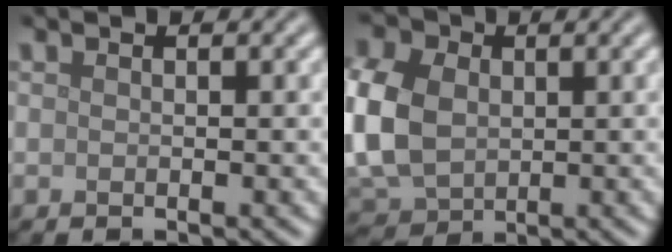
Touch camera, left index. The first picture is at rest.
{"total": 8.8, "force": [0.4, 6.6, 5.7], "torque": [-0.162, 0.007, 0.003]}